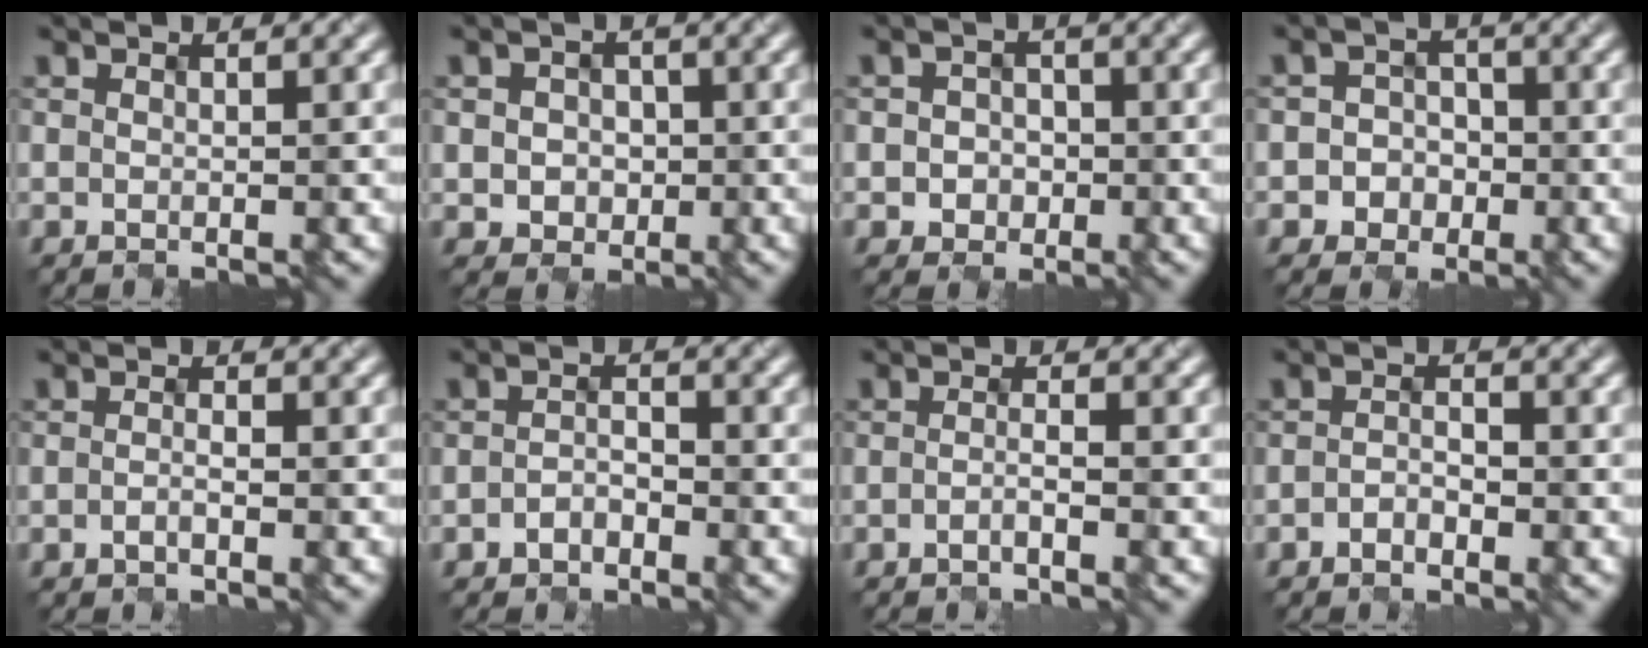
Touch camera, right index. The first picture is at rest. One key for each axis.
{"total": 2.7, "fx": -0.4, "fy": 2.4, "fz": 1.2, "tx": -0.020, "ty": -0.003, "tz": -0.009}
{"total": 2.5, "fx": -0.6, "fy": 2.2, "fz": 1.0, "tx": -0.012, "ty": -0.003, "tz": -0.015}
{"total": 2.7, "fx": -1.0, "fy": 2.4, "fz": 0.6, "tx": 0.006, "ty": -0.001, "tz": -0.024}
{"total": 1.0, "fx": -0.6, "fy": 0.2, "fz": 0.8, "tx": -0.016, "ty": 0.001, "tz": -0.016}
{"total": 1.8, "fx": -1.1, "fy": 1.0, "fz": 1.0, "tx": -0.020, "ty": 0.002, "tz": -0.023}
{"total": 1.3, "fx": -0.8, "fy": 0.2, "fz": 1.0, "tx": -0.016, "ty": 0.000, "tz": -0.021}
{"total": 1.6, "fx": -1.0, "fy": 0.7, "fz": 1.0, "tx": -0.017, "ty": 0.002, "tz": -0.023}